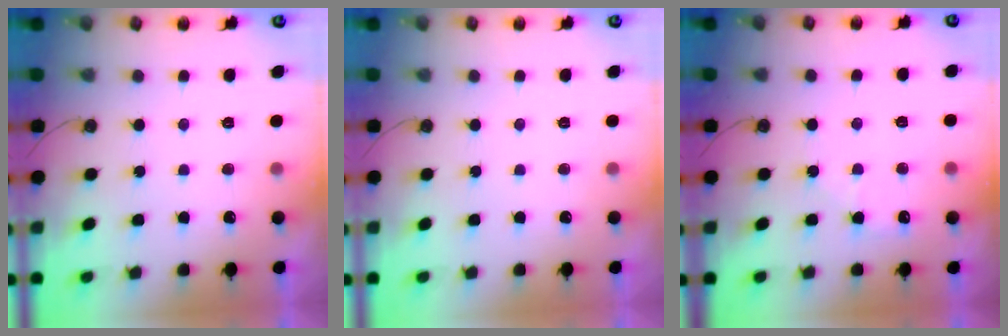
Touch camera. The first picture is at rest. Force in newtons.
{"total": 0.0}
{"total": 6.1, "press": 6.1, "slide": 0.7}